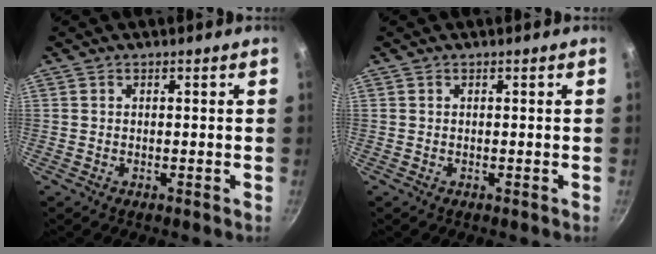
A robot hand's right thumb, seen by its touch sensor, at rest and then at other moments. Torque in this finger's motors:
{"motor_torque": [0.09, 0.09, -0.01, 0.00, 0.00]}